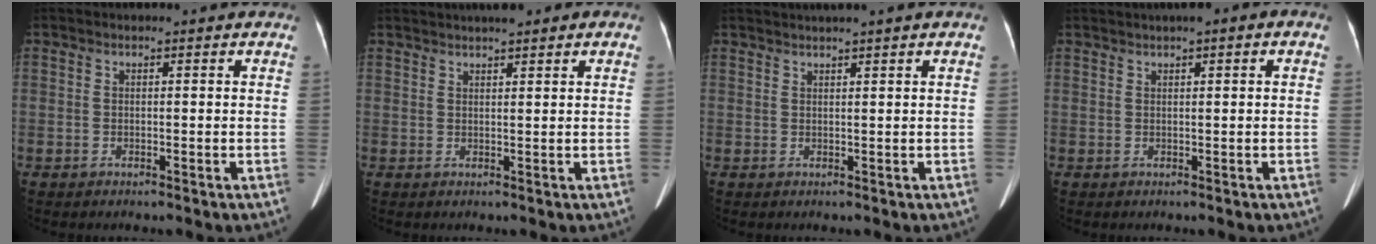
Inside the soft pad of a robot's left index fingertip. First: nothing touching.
{"total": 4.6, "force": [3.6, 0.9, 2.7], "torque": [-0.038, 0.029, 0.056]}
{"total": 2.8, "force": [2.4, -0.6, 1.4], "torque": [-0.014, 0.024, 0.043]}
{"total": 2.4, "force": [1.1, 0.7, 2.0], "torque": [-0.033, 0.022, 0.018]}